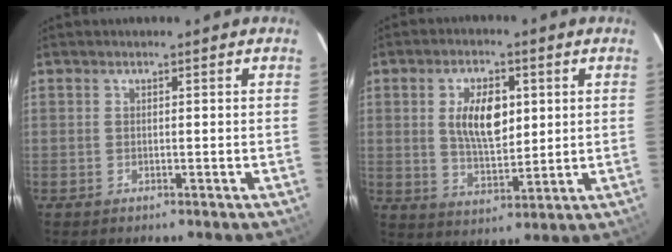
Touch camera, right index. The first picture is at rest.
{"total": 9.6, "force": [2.2, 4.7, 8.1], "torque": [-0.147, 0.004, 0.045]}